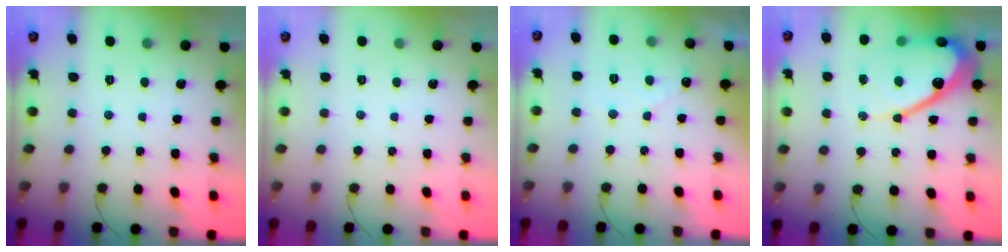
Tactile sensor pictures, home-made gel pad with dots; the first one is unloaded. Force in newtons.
{"total": 0.0}
{"total": 3.4, "press": 3.4, "slide": 0.1}
{"total": 14.7, "press": 14.7, "slide": 0.9}